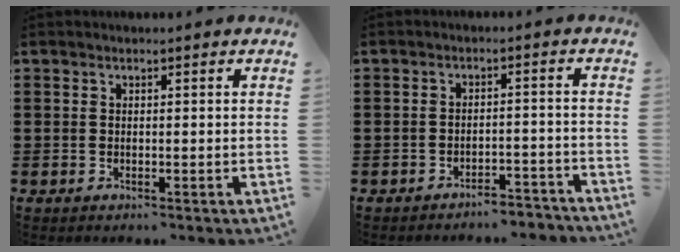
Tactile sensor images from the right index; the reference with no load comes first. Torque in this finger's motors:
{"motor_torque": [1.07, 1.07, 0.02, -0.02]}